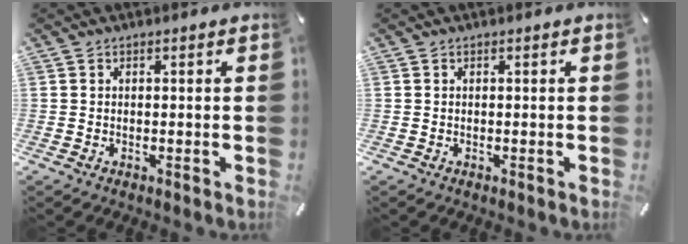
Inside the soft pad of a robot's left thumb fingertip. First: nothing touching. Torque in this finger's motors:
{"motor_torque": [-0.23, -0.17, -0.02, 0.11, -0.01]}